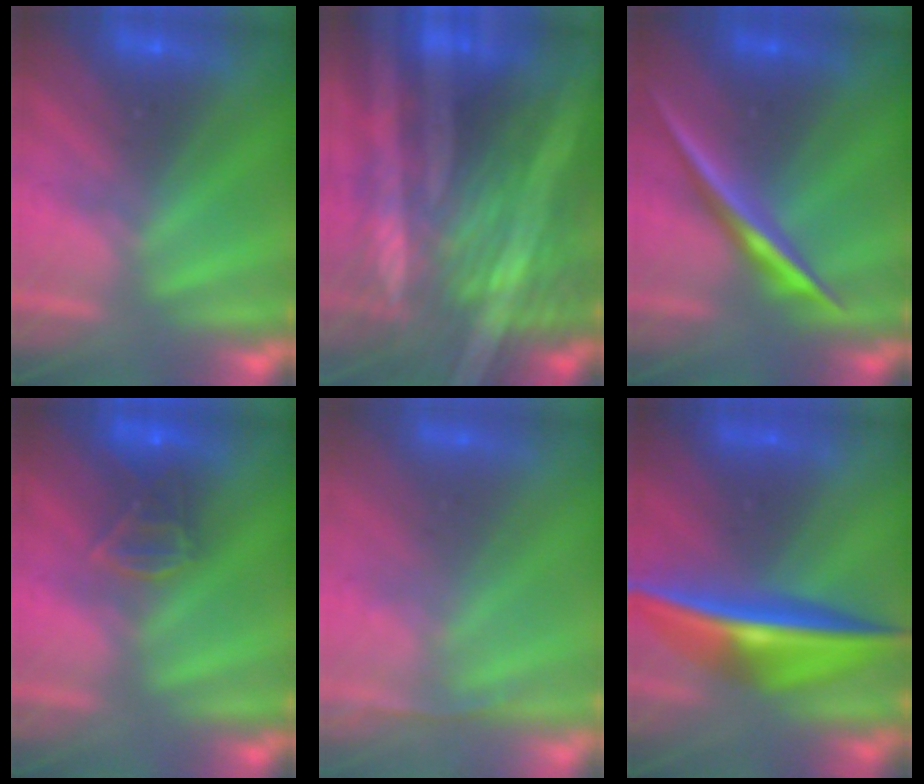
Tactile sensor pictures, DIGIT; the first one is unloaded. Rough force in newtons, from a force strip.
{"total": 7.1}
{"total": 2.3}
{"total": 2.8}
{"total": 1.2}
{"total": 6.9}